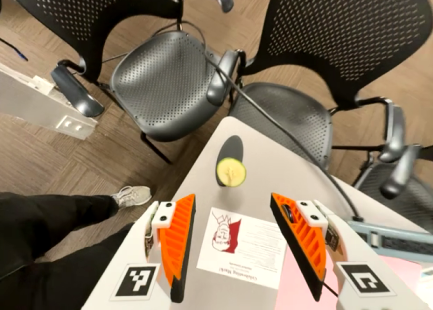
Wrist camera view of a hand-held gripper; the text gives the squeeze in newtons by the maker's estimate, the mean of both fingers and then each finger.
{"total": 0.0}